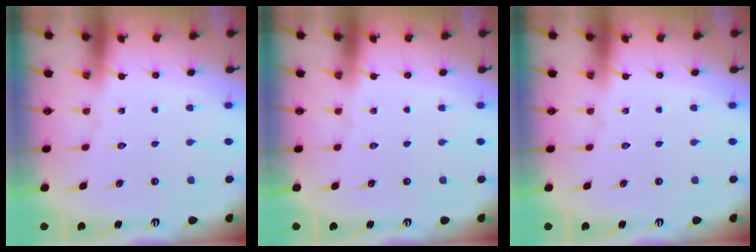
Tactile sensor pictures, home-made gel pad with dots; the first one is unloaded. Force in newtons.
{"total": 0.0}
{"total": 0.0}